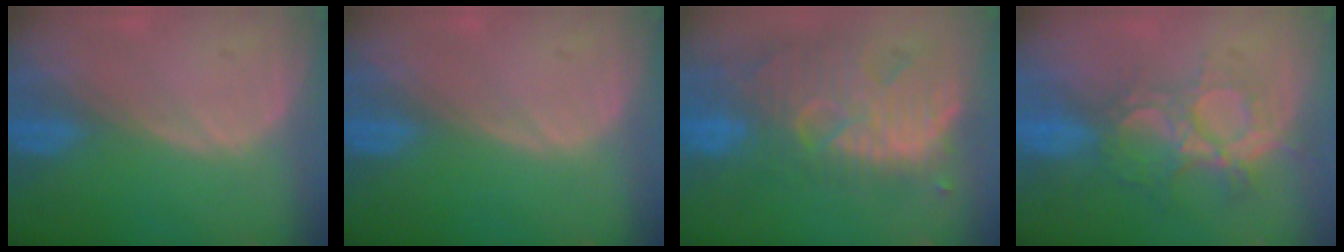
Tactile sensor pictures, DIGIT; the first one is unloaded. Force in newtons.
{"total": 0.0}
{"total": 12.8, "press": 11.2, "slide": 6.2}
{"total": 9.3, "press": 7.9, "slide": 4.9}